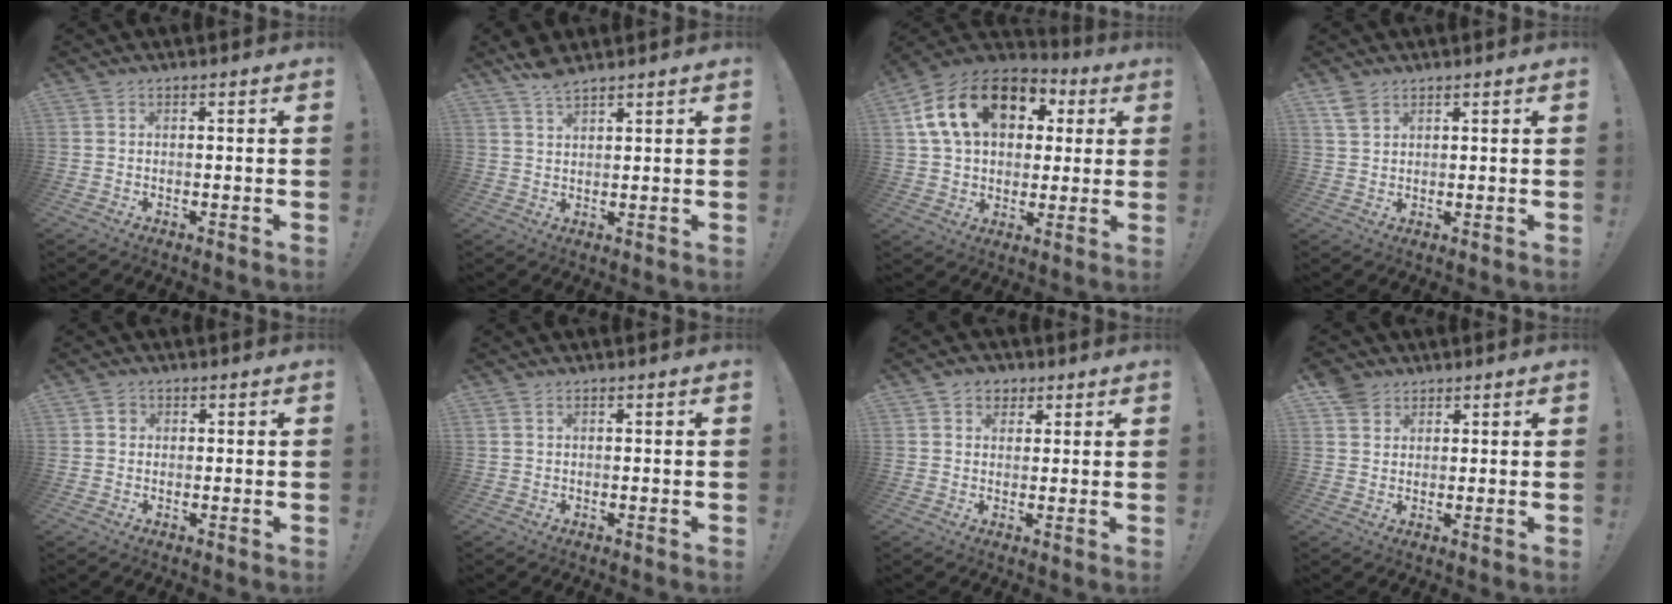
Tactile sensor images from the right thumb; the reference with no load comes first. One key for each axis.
{"total": 4.6, "fx": 4.0, "fy": 1.0, "fz": 2.0, "tx": -0.034, "ty": -0.025, "tz": 0.072}
{"total": 19.9, "fx": 6.8, "fy": 14.0, "fz": 12.4, "tx": -0.198, "ty": -0.001, "tz": 0.129}
{"total": 3.8, "fx": 2.6, "fy": 2.0, "fz": 1.9, "tx": -0.027, "ty": -0.013, "tz": 0.049}
{"total": 1.6, "fx": 0.3, "fy": 1.5, "fz": 0.5, "tx": -0.004, "ty": 0.002, "tz": 0.004}
{"total": 0.5, "fx": 0.4, "fy": 0.2, "fz": 0.3, "tx": -0.013, "ty": 0.003, "tz": 0.009}
{"total": 4.4, "fx": 2.0, "fy": 3.8, "fz": 1.1, "tx": -0.006, "ty": -0.005, "tz": 0.035}
{"total": 4.4, "fx": 2.8, "fy": 3.3, "fz": 0.9, "tx": -0.006, "ty": -0.014, "tz": 0.052}